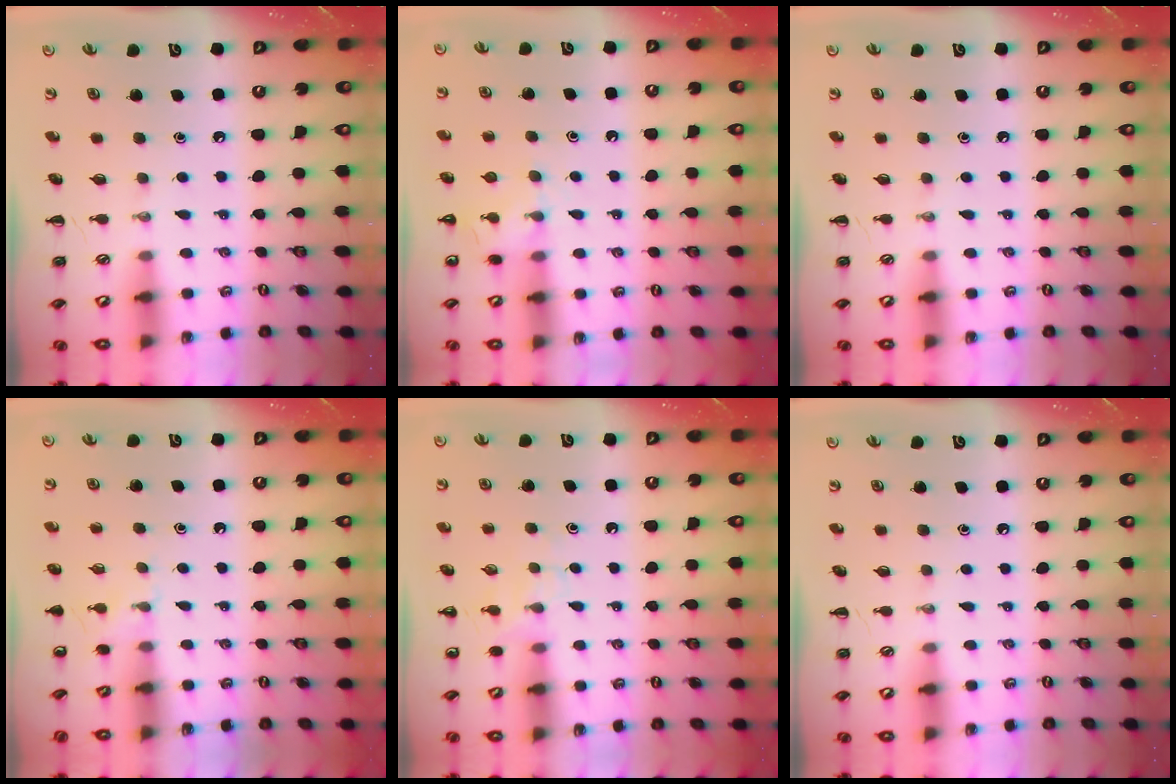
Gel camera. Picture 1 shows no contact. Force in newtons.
{"total": 6.4, "press": 6.2, "slide": 1.4}
{"total": 0.0}
{"total": 4.9, "press": 4.6, "slide": 1.6}
{"total": 5.1, "press": 4.8, "slide": 1.7}
{"total": 0.0}